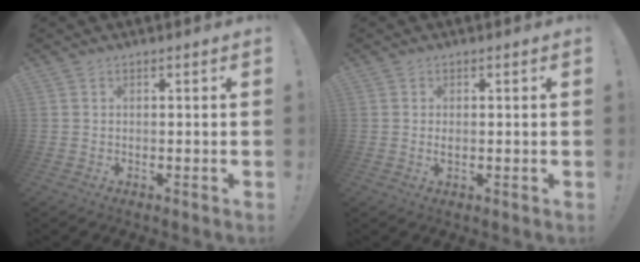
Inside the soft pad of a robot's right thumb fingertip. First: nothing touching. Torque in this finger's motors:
{"motor_torque": [-0.12, 0.01, 0.06, -0.28, 0.03]}